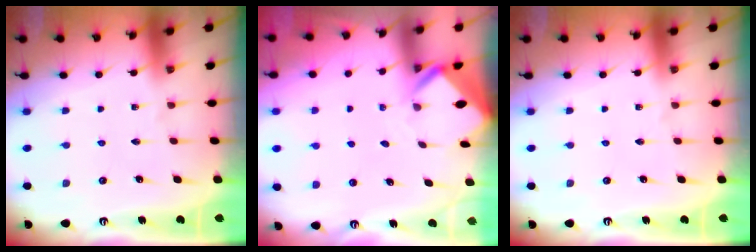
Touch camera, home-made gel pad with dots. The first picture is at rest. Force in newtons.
{"total": 2.9, "press": 2.9, "slide": 0.2}
{"total": 0.0}